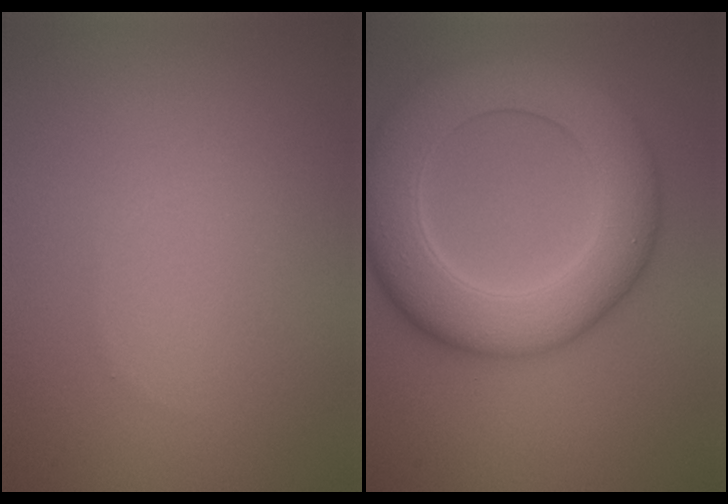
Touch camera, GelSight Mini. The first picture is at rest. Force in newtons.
{"total": 10.2, "press": 10.2, "slide": 0.2}